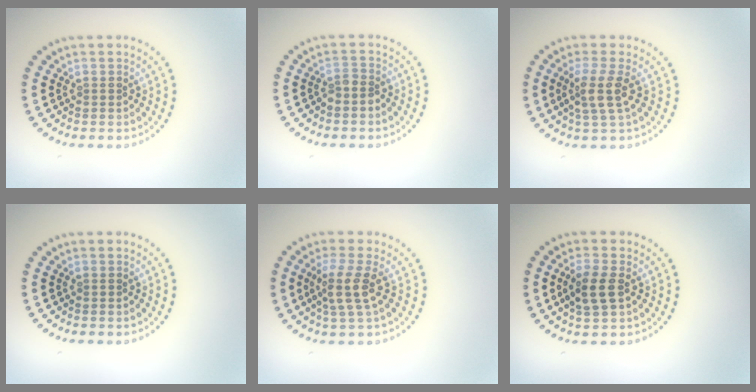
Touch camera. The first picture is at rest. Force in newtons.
{"total": 1.5, "press": 1.1, "slide": 0.9}
{"total": 2.9, "press": 2.4, "slide": 1.7}
{"total": 0.0}
{"total": 3.1, "press": 2.4, "slide": 1.9}
{"total": 2.8, "press": 2.7, "slide": 0.8}